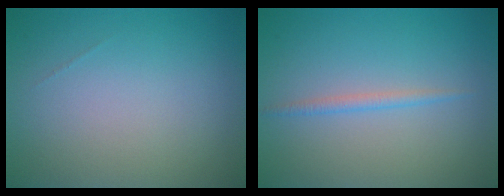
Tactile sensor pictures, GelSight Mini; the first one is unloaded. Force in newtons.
{"total": 1.1, "press": 1.1, "slide": 0.1}